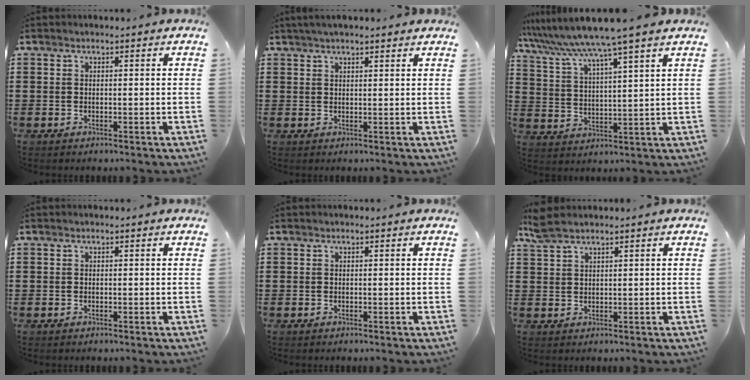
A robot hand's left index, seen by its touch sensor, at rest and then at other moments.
{"total": 2.2, "force": [1.8, 0.2, 1.1], "torque": [-0.024, 0.005, 0.034]}
{"total": 7.5, "force": [6.3, -1.5, 3.7], "torque": [-0.096, -0.045, 0.103]}
{"total": 0.0}
{"total": 0.0}
{"total": 2.8, "force": [2.1, 0.5, 1.7], "torque": [-0.039, 0.002, 0.039]}